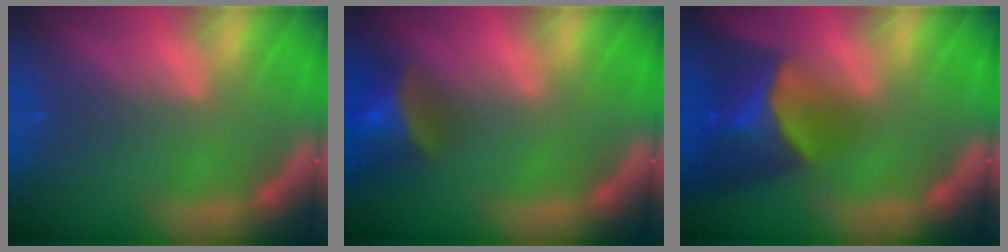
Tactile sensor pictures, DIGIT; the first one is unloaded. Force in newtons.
{"total": 5.9}
{"total": 8.9}